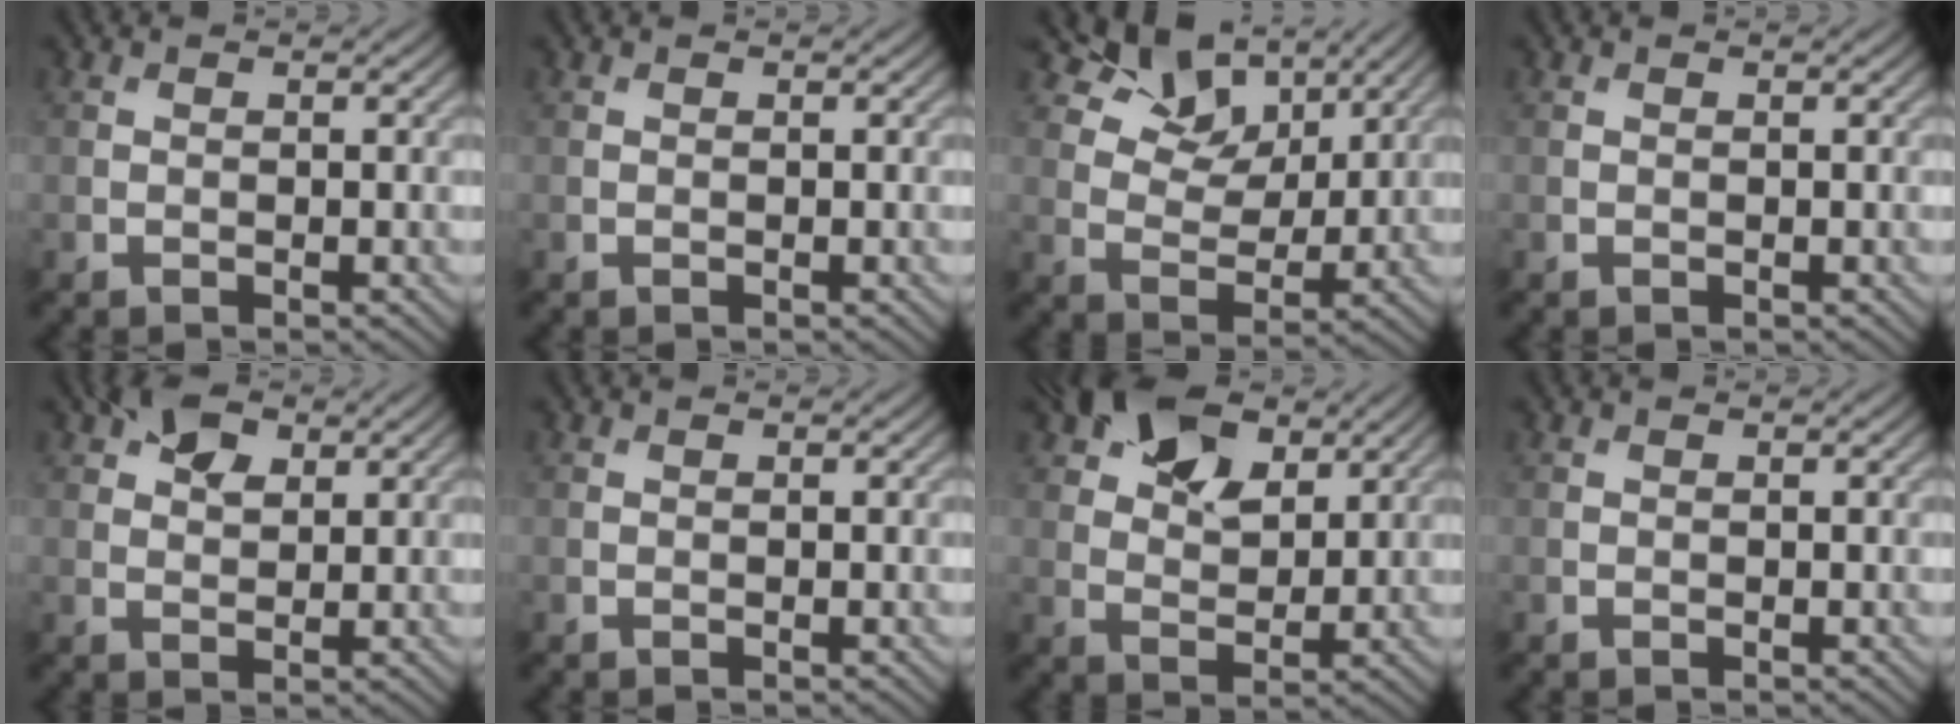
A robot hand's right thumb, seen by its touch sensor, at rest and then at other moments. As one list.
[{"total": 0.0}, {"total": 9.4, "force": [6.1, 5.5, 4.6], "torque": [-0.083, -0.001, 0.102]}, {"total": 0.0}, {"total": 4.3, "force": [2.3, 2.6, 2.5], "torque": [-0.047, 0.004, 0.039]}, {"total": 0.0}, {"total": 10.2, "force": [5.7, 5.8, 6.1], "torque": [-0.129, 0.012, 0.103]}, {"total": 0.0}]